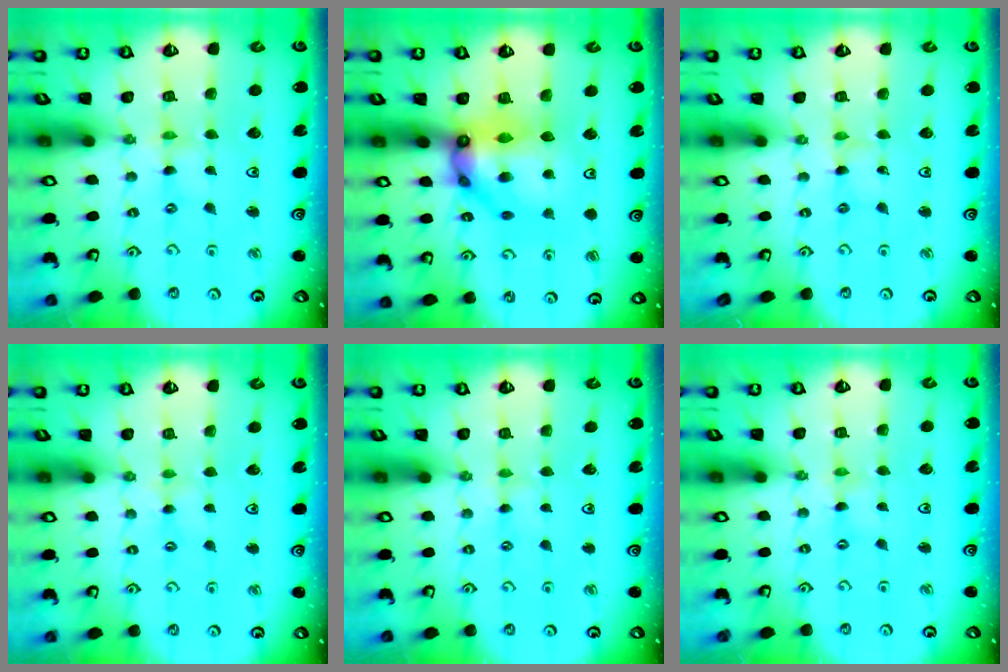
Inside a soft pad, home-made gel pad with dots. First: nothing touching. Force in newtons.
{"total": 14.9, "press": 14.8, "slide": 1.3}
{"total": 1.6, "press": 1.6, "slide": 0.2}
{"total": 2.8, "press": 2.8, "slide": 0.5}
{"total": 2.2, "press": 2.2, "slide": 0.3}
{"total": 0.0}